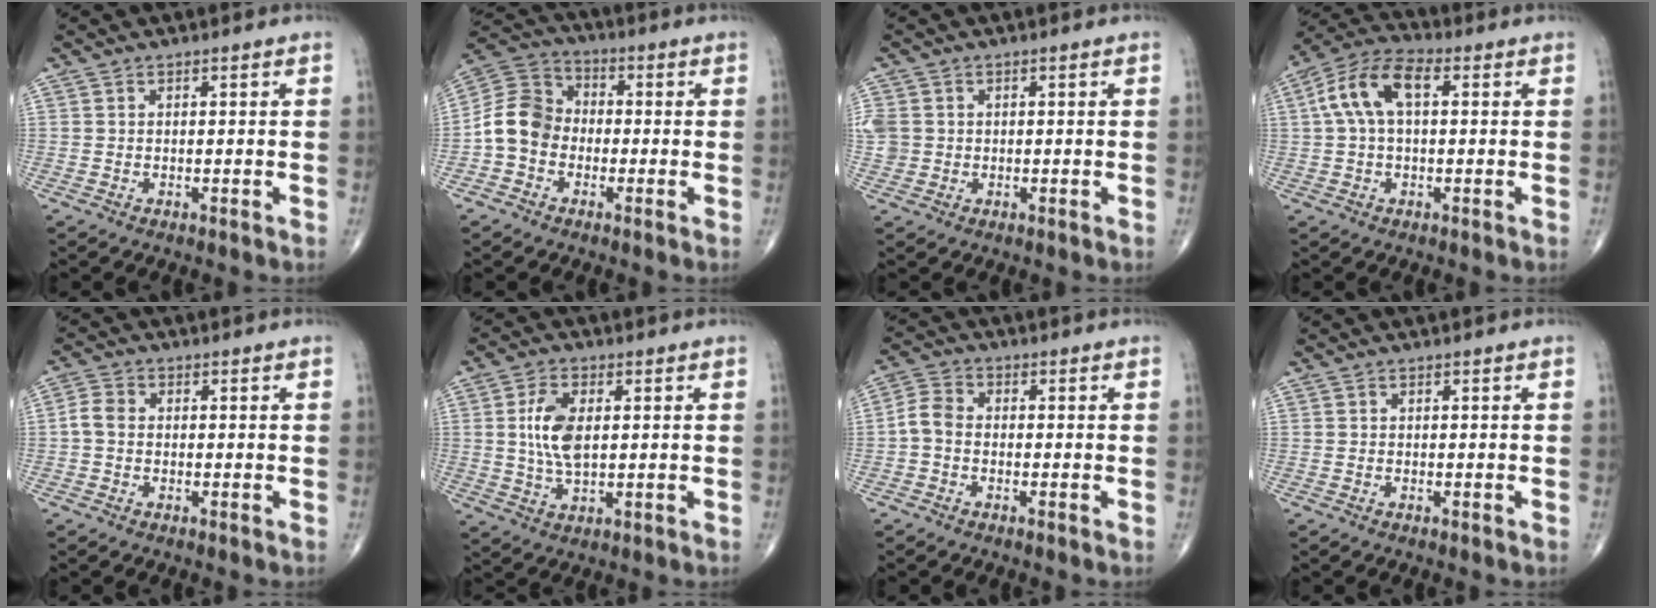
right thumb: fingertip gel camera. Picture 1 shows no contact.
{"total": 9.3, "force": [-2.0, 7.8, 4.8], "torque": [-0.076, 0.036, -0.053]}
{"total": 6.2, "force": [0.7, 5.6, 2.7], "torque": [-0.071, 0.012, 0.020]}
{"total": 10.4, "force": [1.9, 5.5, 8.7], "torque": [-0.176, 0.036, 0.027]}
{"total": 3.1, "force": [-0.3, 2.3, 2.0], "torque": [-0.038, 0.009, -0.014]}
{"total": 7.8, "force": [1.0, 4.1, 6.6], "torque": [-0.132, -0.003, 0.020]}
{"total": 4.2, "force": [-0.9, 3.0, 2.8], "torque": [-0.053, 0.012, -0.031]}
{"total": 0.0}